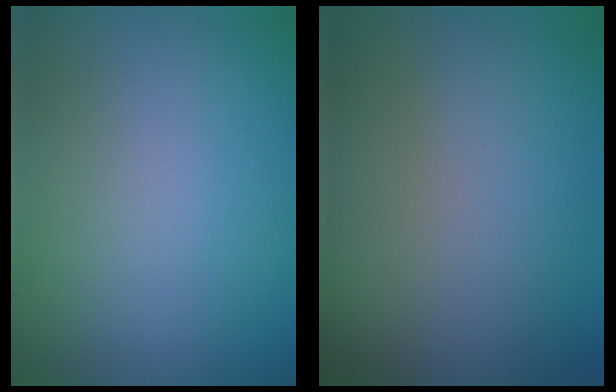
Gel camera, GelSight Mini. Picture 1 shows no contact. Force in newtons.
{"total": 0.0}